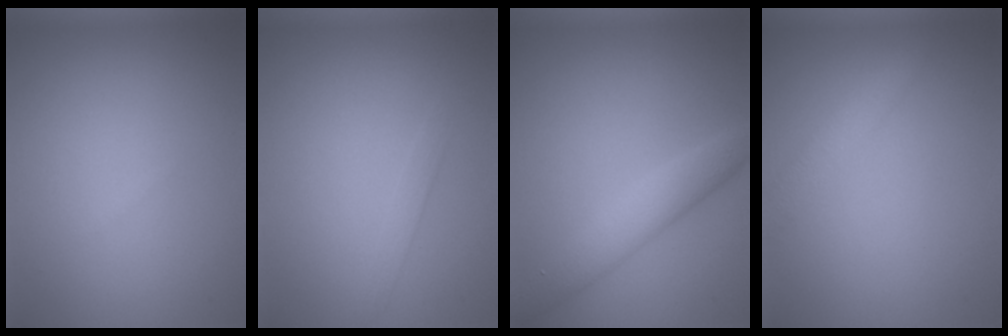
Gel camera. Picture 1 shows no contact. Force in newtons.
{"total": 0.9, "press": 0.9, "slide": 0.1}
{"total": 3.6, "press": 3.6, "slide": 0.0}
{"total": 2.1, "press": 2.1, "slide": 0.1}